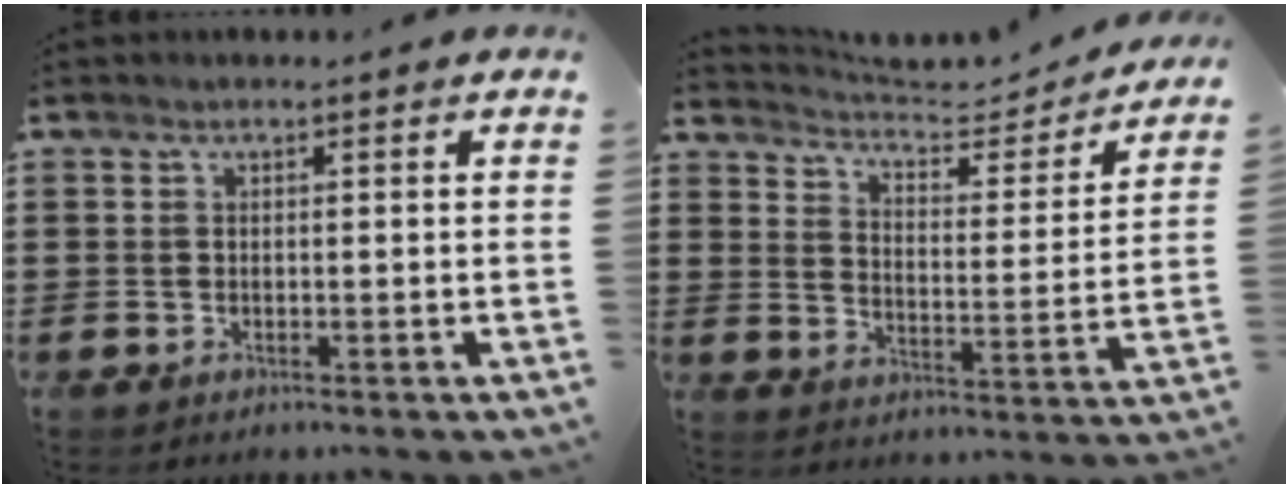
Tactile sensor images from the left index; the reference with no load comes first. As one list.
[{"total": 4.4, "force": [4.2, 0.6, 1.2], "torque": [-0.047, -0.031, 0.067]}]